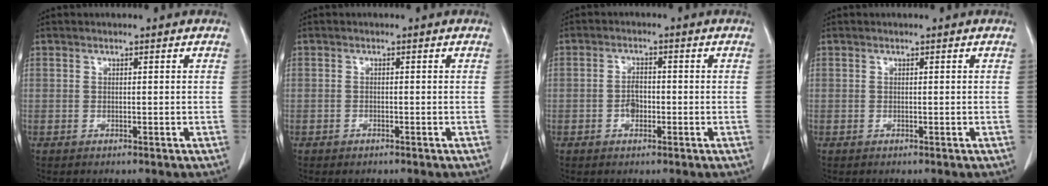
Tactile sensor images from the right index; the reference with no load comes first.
{"total": 0.6, "force": [-0.4, 0.4, 0.2], "torque": [-0.004, 0.001, -0.002]}
{"total": 2.5, "force": [-0.8, 1.5, 1.8], "torque": [-0.031, 0.006, -0.014]}
{"total": 0.0}